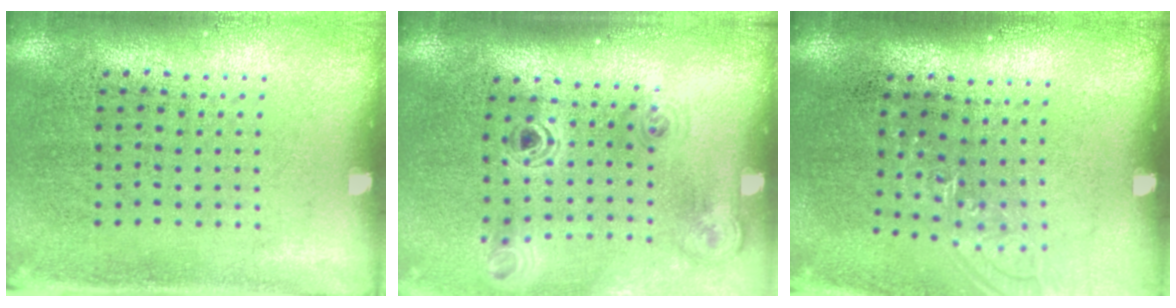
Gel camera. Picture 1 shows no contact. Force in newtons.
{"total": 1.2, "press": 1.2, "slide": 0.3}
{"total": 1.1, "press": 1.0, "slide": 0.5}